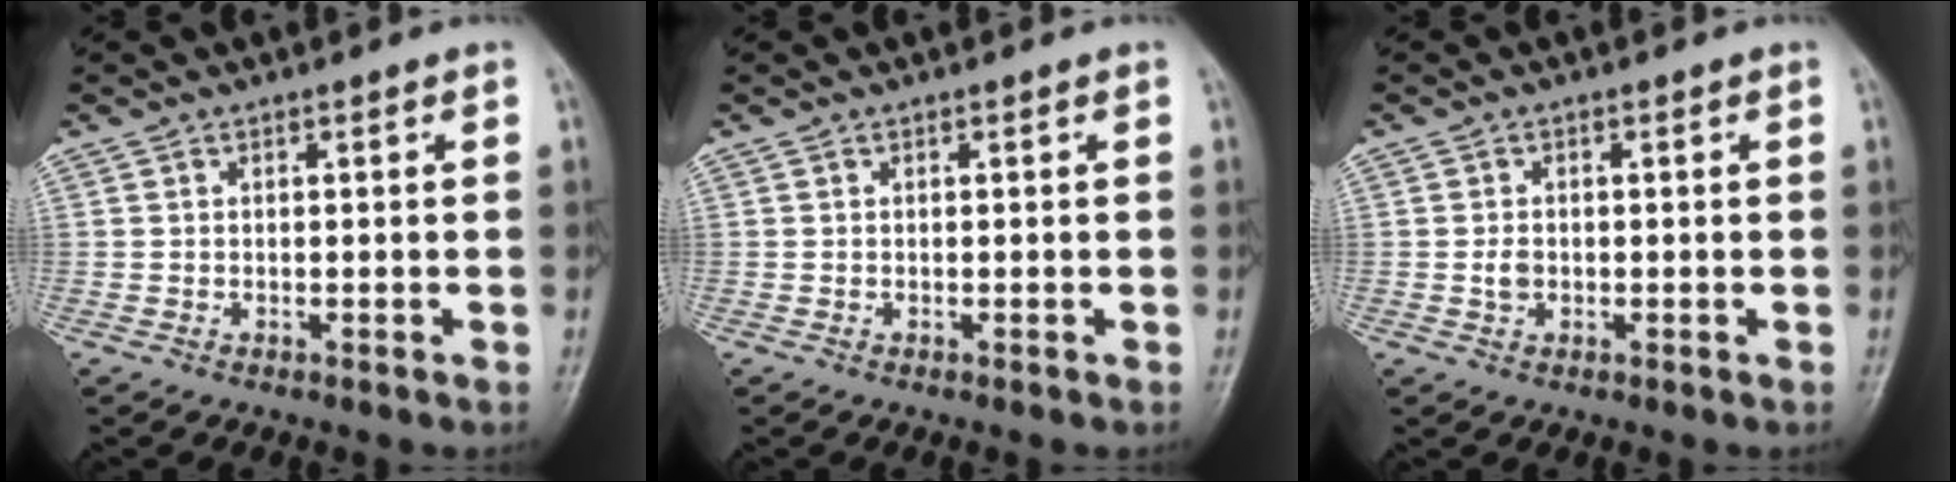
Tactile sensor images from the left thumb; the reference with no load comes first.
{"total": 0.0}
{"total": 2.1, "force": [-0.3, 1.6, 1.3], "torque": [-0.019, 0.002, -0.005]}